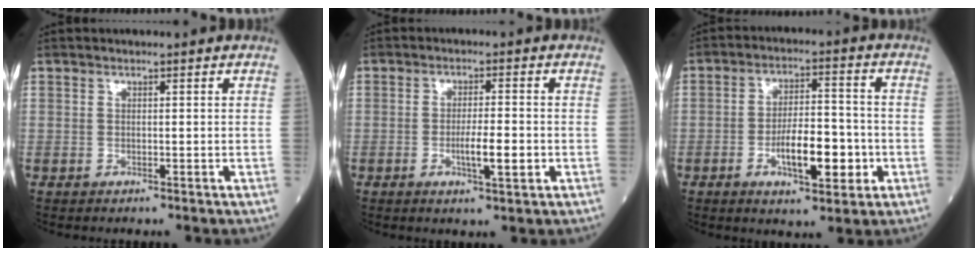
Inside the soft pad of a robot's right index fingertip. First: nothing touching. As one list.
[{"total": 5.1, "force": [-1.4, 0.7, 4.9], "torque": [-0.087, -0.004, -0.021]}, {"total": 9.9, "force": [-3.2, 3.2, 8.9], "torque": [-0.154, 0.007, -0.050]}]